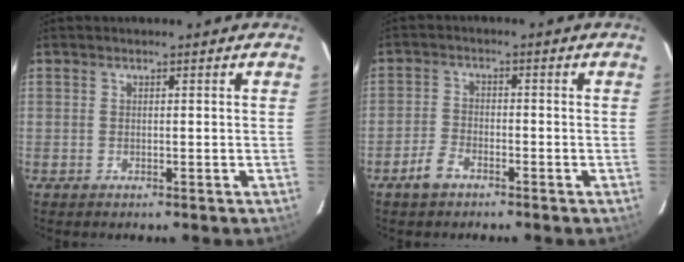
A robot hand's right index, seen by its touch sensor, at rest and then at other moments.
{"total": 4.1, "force": [-2.9, 2.1, 2.0], "torque": [-0.054, 0.005, -0.055]}